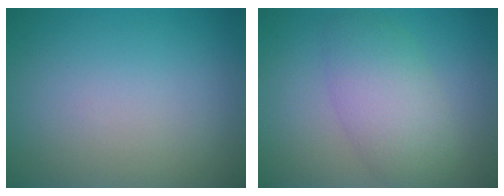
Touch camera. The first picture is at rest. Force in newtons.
{"total": 5.0, "press": 5.0, "slide": 0.2}